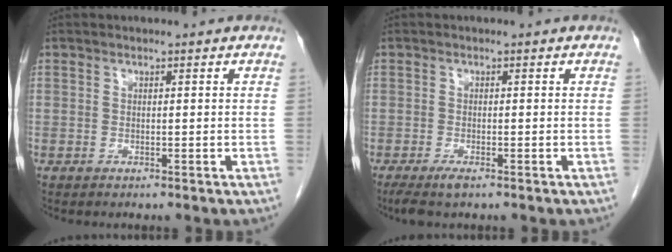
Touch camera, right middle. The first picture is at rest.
{"total": 2.9, "force": [-2.0, 0.5, 2.1], "torque": [-0.043, -0.009, -0.036]}